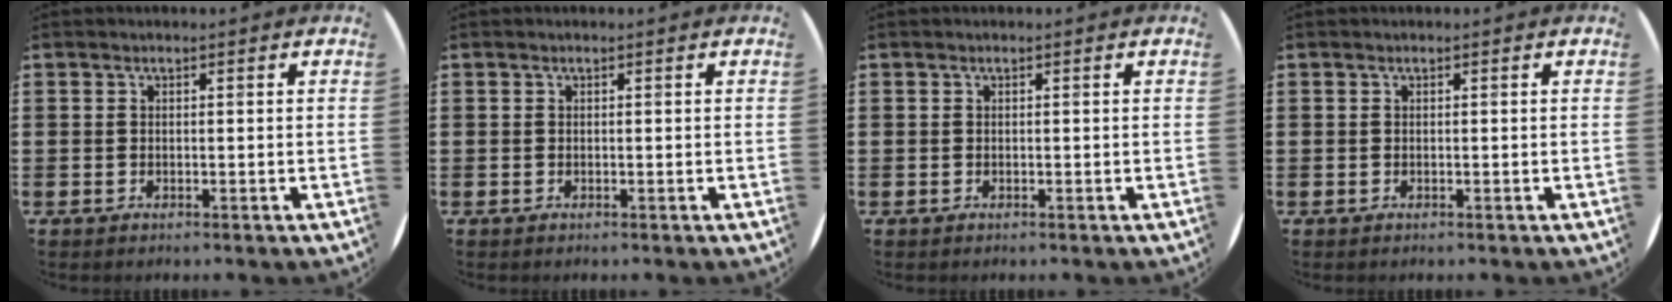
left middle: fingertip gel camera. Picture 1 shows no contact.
{"total": 0.0}
{"total": 0.0}
{"total": 0.0}